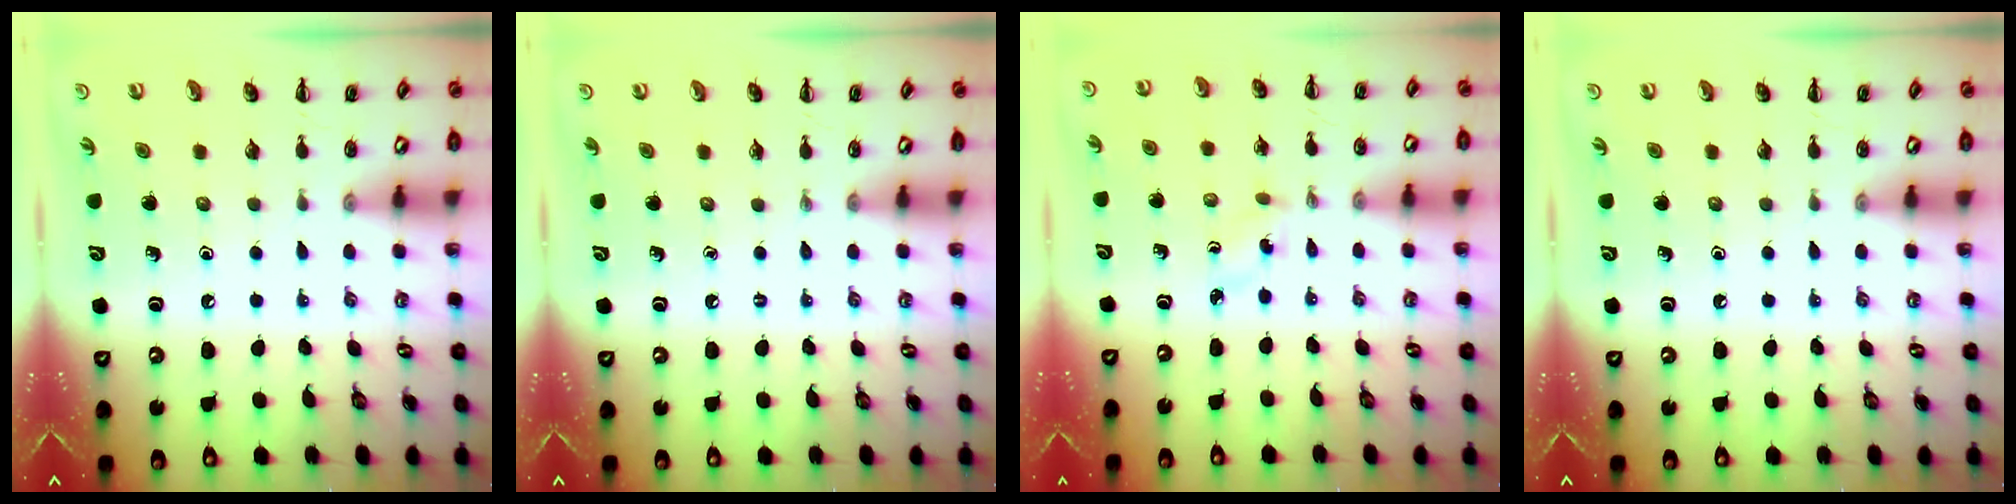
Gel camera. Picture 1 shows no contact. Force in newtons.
{"total": 0.0}
{"total": 2.2, "press": 2.1, "slide": 0.8}
{"total": 0.0}